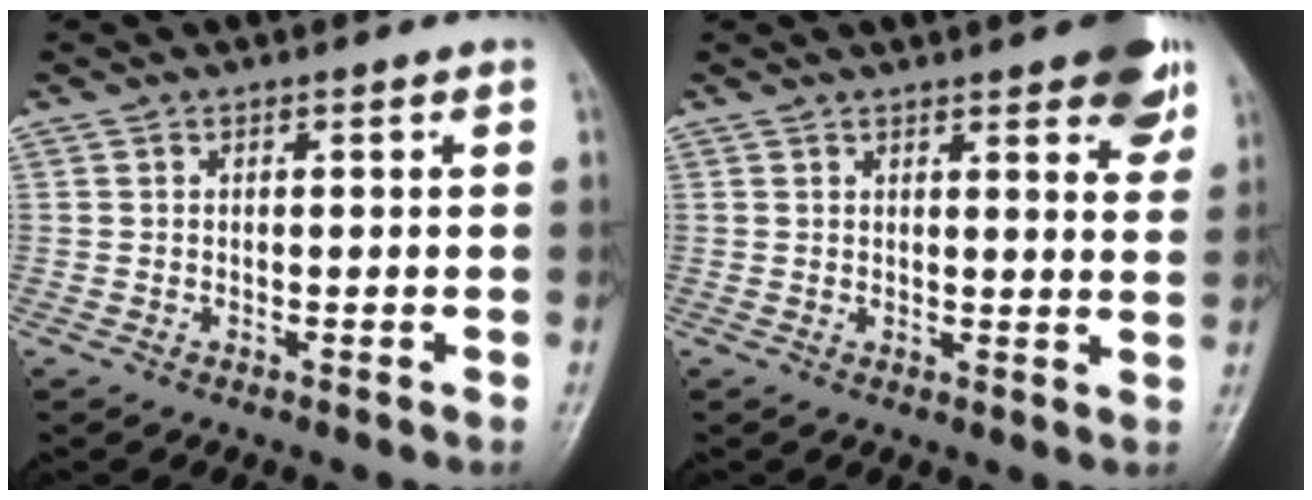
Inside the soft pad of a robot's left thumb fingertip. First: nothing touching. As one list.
[{"total": 9.8, "force": [6.1, 2.8, 7.2], "torque": [-0.065, -0.021, 0.071]}]